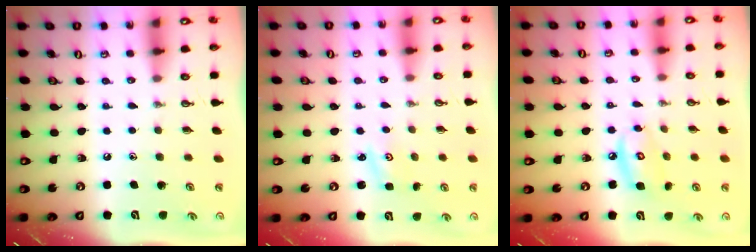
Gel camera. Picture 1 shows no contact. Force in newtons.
{"total": 1.7, "press": 1.6, "slide": 0.3}
{"total": 8.1, "press": 8.1, "slide": 0.7}